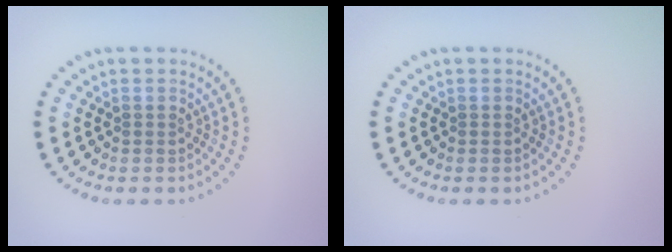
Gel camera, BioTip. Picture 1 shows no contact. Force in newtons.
{"total": 0.0}